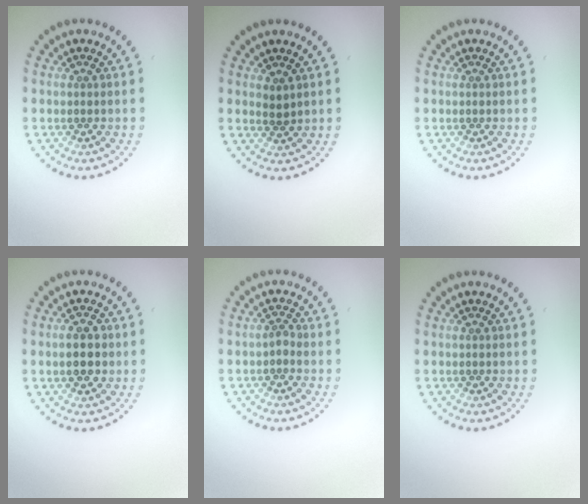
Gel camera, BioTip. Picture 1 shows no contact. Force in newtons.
{"total": 1.1, "press": 0.8, "slide": 0.7}
{"total": 0.0}
{"total": 2.6, "press": 2.6, "slide": 0.0}
{"total": 0.9, "press": 0.7, "slide": 0.5}
{"total": 0.0}